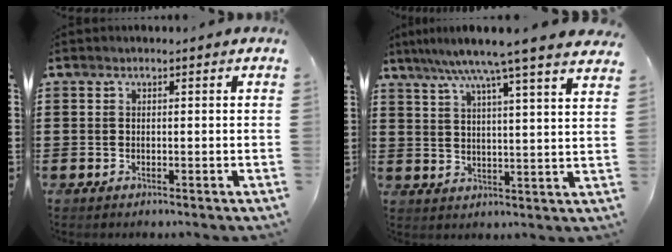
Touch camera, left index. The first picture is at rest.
{"total": 7.8, "force": [6.4, -1.2, 4.3], "torque": [-0.105, -0.032, 0.105]}